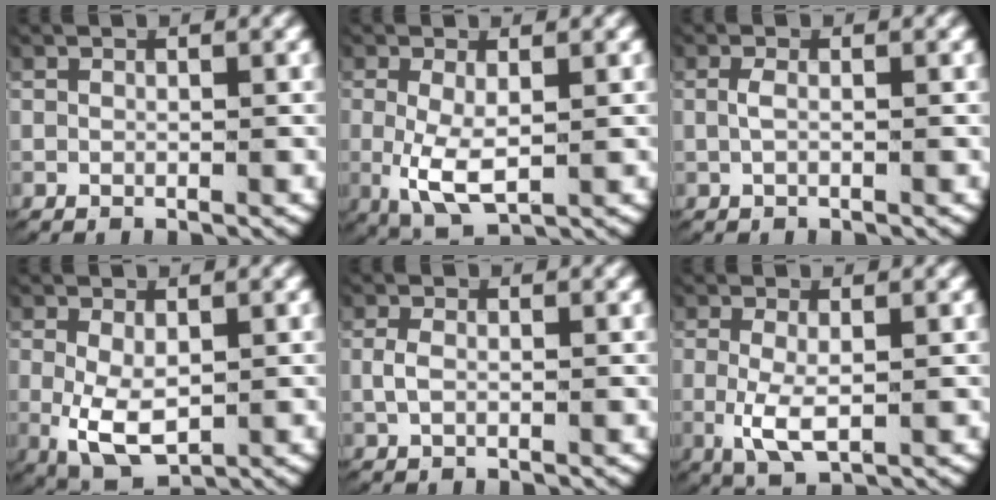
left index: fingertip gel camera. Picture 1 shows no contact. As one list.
[{"total": 5.3, "force": [-1.0, 2.8, 4.3], "torque": [-0.099, -0.028, -0.002]}, {"total": 0.8, "force": [-0.2, 0.1, 0.8], "torque": [-0.028, -0.006, 0.001]}, {"total": 5.5, "force": [-1.5, 3.5, 4.0], "torque": [-0.094, -0.036, -0.004]}, {"total": 1.1, "force": [-0.1, 0.6, 1.0], "torque": [-0.036, -0.006, 0.003]}, {"total": 3.8, "force": [-0.6, 1.7, 3.3], "torque": [-0.077, -0.018, 0.000]}]